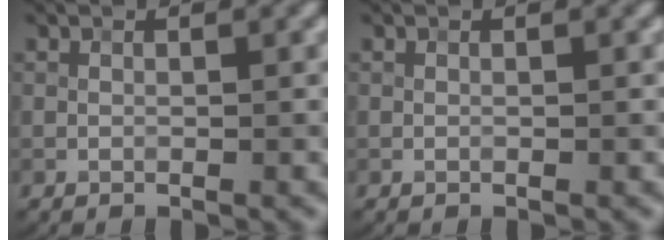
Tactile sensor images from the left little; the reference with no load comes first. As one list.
[{"total": 0.0}]